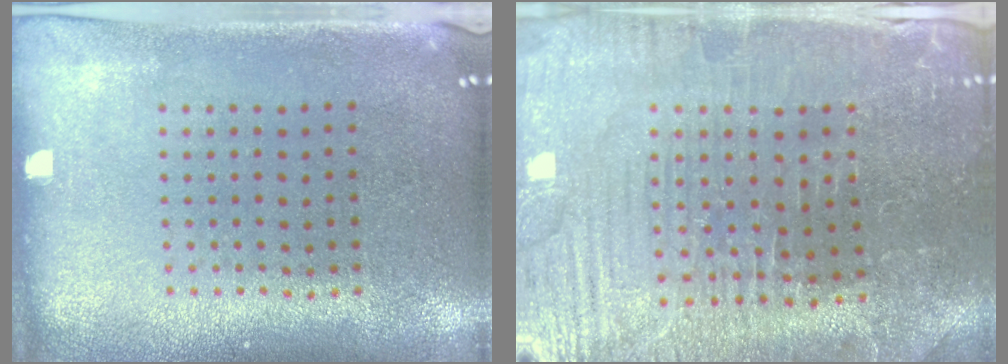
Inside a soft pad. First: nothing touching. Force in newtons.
{"total": 3.7, "press": 3.7, "slide": 0.4}